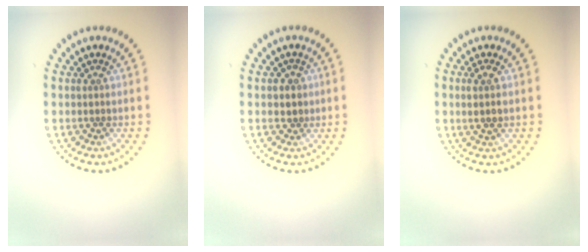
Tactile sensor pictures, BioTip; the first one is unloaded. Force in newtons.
{"total": 1.2, "press": 1.0, "slide": 0.7}
{"total": 1.7, "press": 1.6, "slide": 0.7}